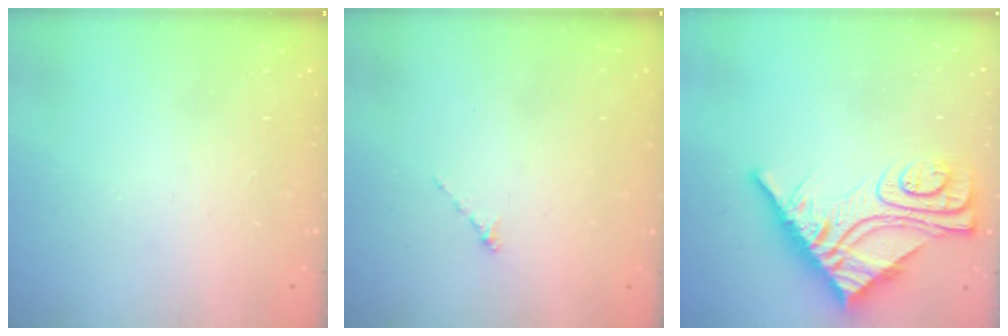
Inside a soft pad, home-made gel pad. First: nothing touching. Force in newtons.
{"total": 0.0}
{"total": 12.3, "press": 12.3, "slide": 1.1}